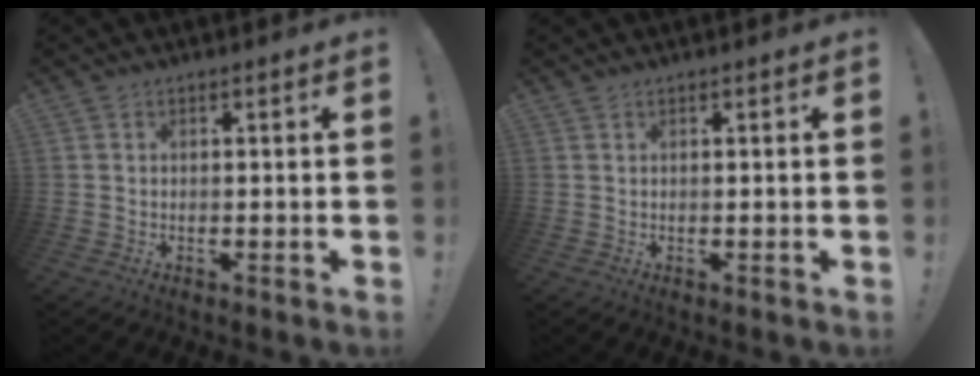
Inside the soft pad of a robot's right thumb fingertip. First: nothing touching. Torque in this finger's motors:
{"motor_torque": [-0.05, 0.11, 0.30, -0.25, 0.00]}